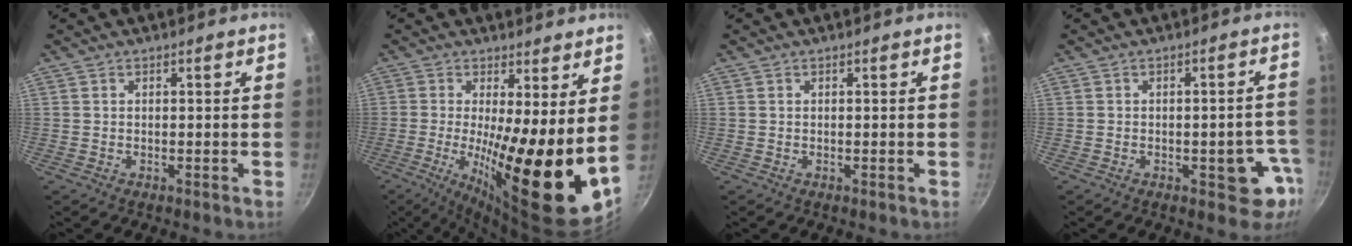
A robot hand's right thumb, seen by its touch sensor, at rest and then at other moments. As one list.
[{"total": 17.8, "force": [-0.2, 3.9, 17.3], "torque": [-0.265, -0.027, -0.002]}, {"total": 0.0}, {"total": 7.8, "force": [-3.0, 4.0, 6.0], "torque": [-0.007, 0.022, -0.036]}]